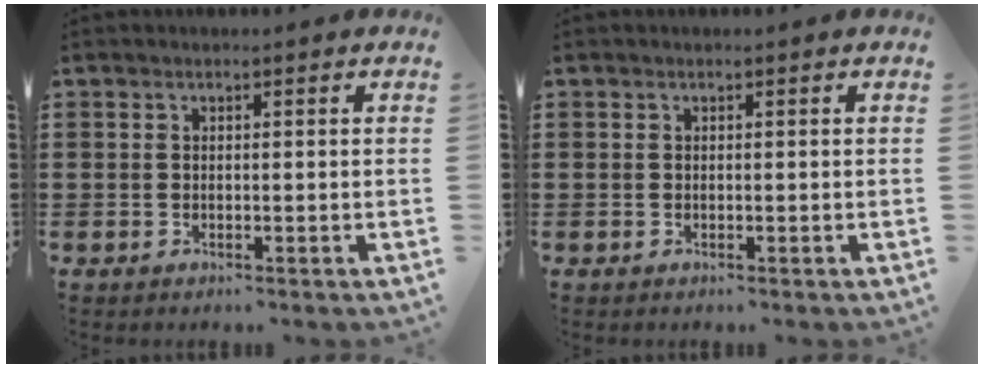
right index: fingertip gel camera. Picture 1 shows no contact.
{"total": 0.0}